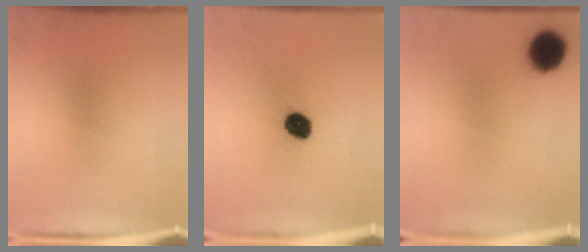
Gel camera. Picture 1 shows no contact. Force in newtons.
{"total": 7.6}
{"total": 9.5}